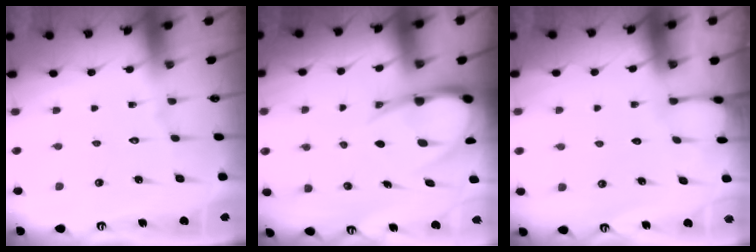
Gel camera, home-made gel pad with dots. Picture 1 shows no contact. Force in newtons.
{"total": 11.4, "press": 11.3, "slide": 1.4}
{"total": 2.1, "press": 2.1, "slide": 0.2}